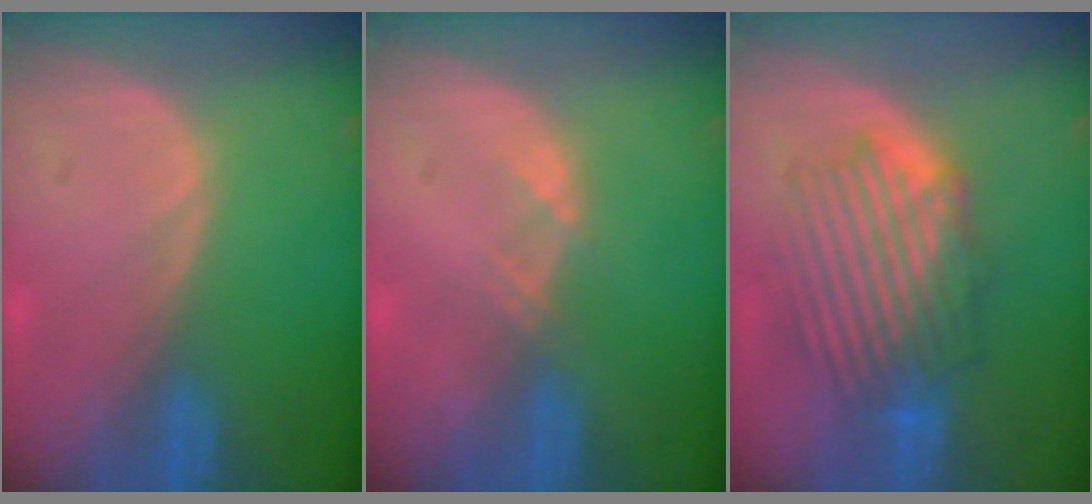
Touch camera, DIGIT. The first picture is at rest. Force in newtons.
{"total": 1.1, "press": 1.0, "slide": 0.2}
{"total": 8.6, "press": 8.4, "slide": 1.9}